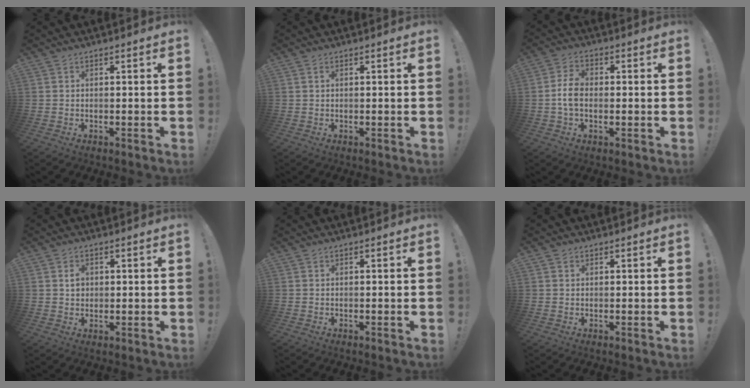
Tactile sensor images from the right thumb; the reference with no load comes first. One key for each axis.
{"total": 0.5, "fx": 0.2, "fy": 0.1, "fz": 0.4, "tx": -0.016, "ty": 0.004, "tz": 0.006}
{"total": 6.2, "fx": -0.6, "fy": 3.9, "fz": 4.8, "tx": -0.095, "ty": 0.003, "tz": -0.013}
{"total": 2.8, "fx": 0.7, "fy": 2.4, "fz": 1.3, "tx": -0.007, "ty": -0.005, "tz": 0.008}
{"total": 0.0}
{"total": 0.8, "fx": 0.5, "fy": 0.6, "fz": 0.0, "tx": 0.006, "ty": -0.001, "tz": 0.009}